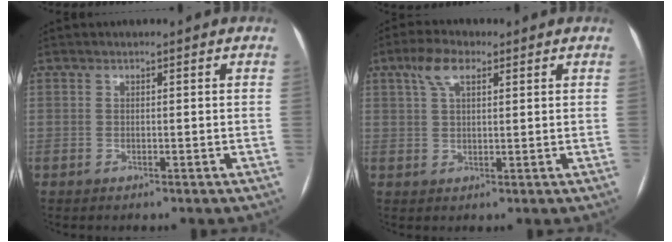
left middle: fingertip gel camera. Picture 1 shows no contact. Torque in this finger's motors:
{"motor_torque": [0.54, -0.36, 0.37, 0.10]}